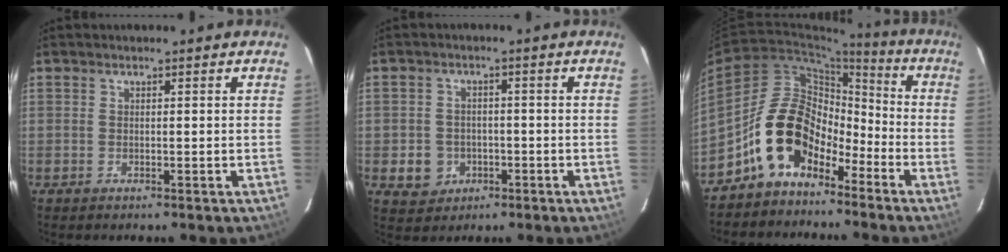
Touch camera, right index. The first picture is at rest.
{"total": 5.6, "force": [-1.7, 5.1, 1.4], "torque": [-0.044, 0.012, -0.015]}
{"total": 12.6, "force": [-7.9, 7.7, 6.1], "torque": [-0.105, 0.029, -0.136]}